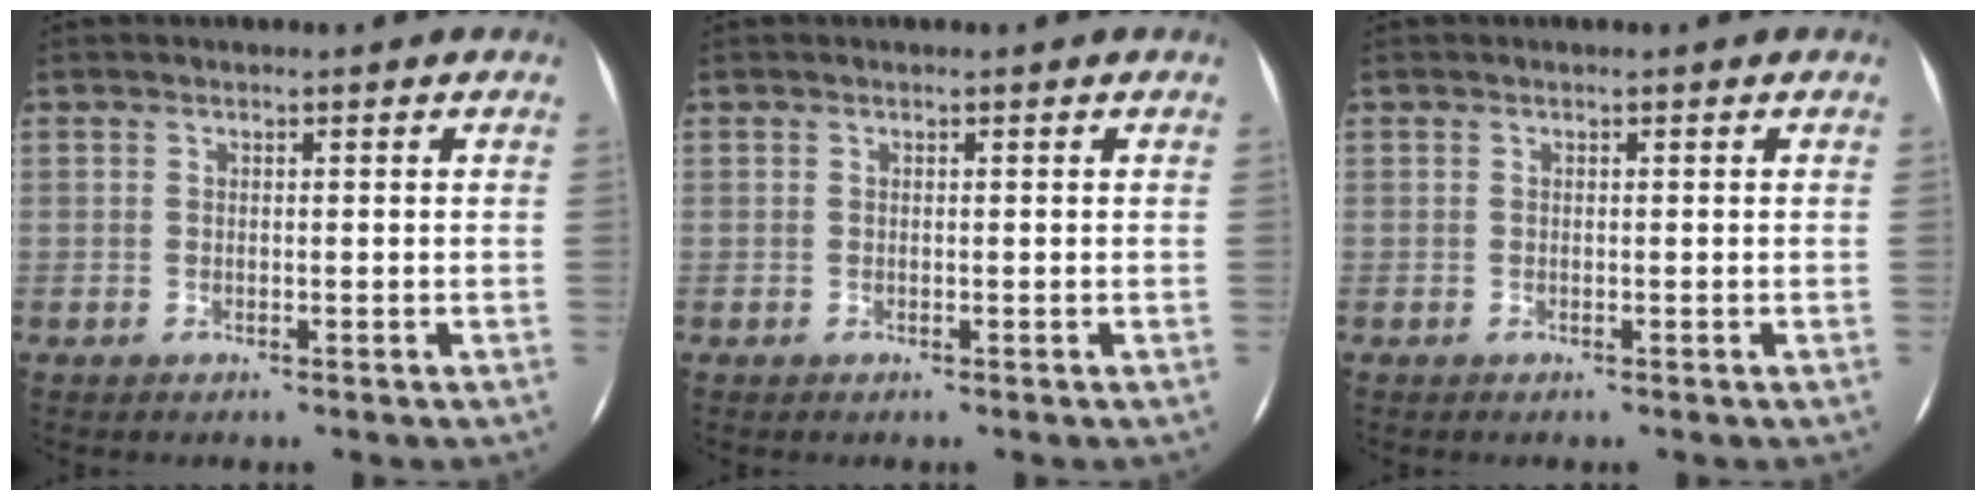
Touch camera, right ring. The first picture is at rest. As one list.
[{"total": 0.0}, {"total": 0.0}]